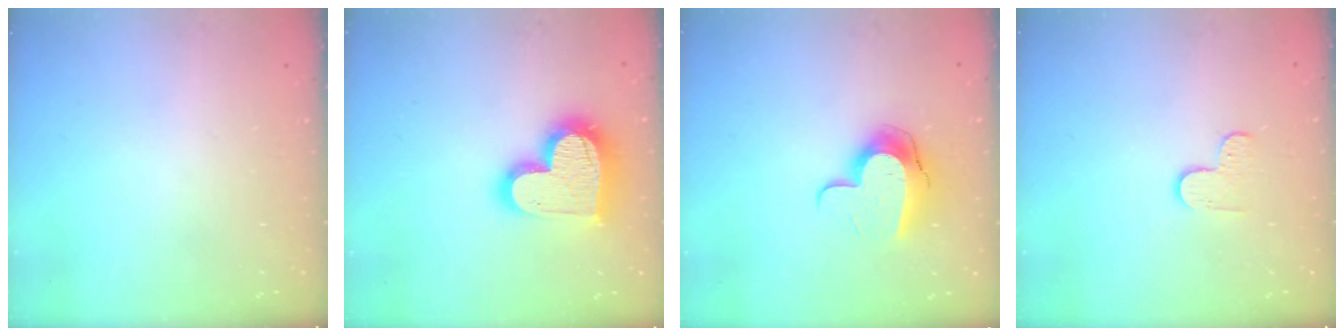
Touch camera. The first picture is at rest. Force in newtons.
{"total": 19.1, "press": 19.0, "slide": 1.6}
{"total": 11.1, "press": 11.1, "slide": 0.9}
{"total": 3.1, "press": 3.1, "slide": 0.3}